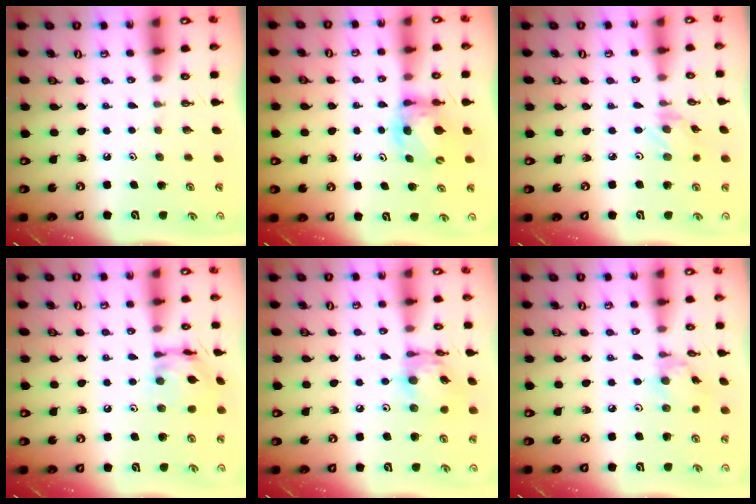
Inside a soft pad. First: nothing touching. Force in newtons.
{"total": 6.4, "press": 6.4, "slide": 0.2}
{"total": 0.8, "press": 0.8, "slide": 0.1}
{"total": 11.8, "press": 11.8, "slide": 1.0}
{"total": 13.3, "press": 13.3, "slide": 1.2}
{"total": 2.8, "press": 2.8, "slide": 0.1}